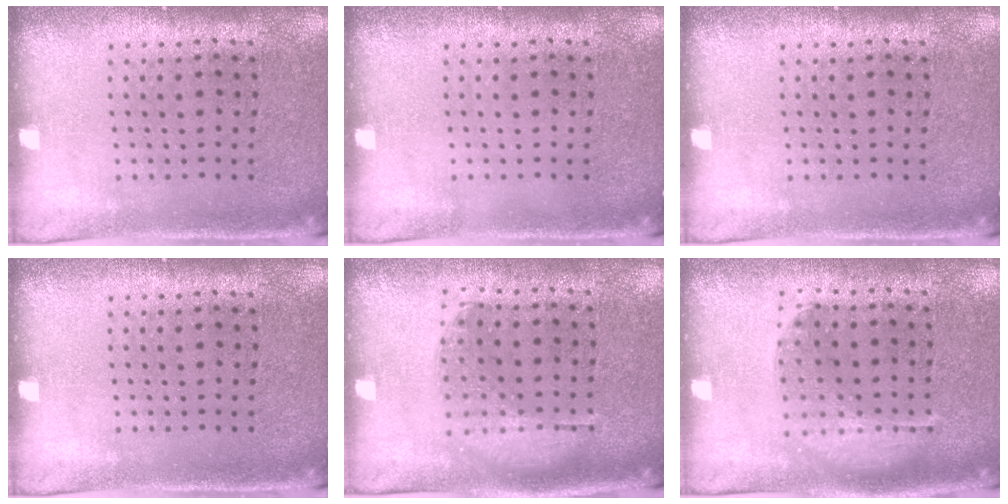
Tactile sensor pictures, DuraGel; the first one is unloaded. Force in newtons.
{"total": 0.0}
{"total": 0.0}
{"total": 0.0}
{"total": 1.0, "press": 0.9, "slide": 0.4}
{"total": 1.3, "press": 1.2, "slide": 0.4}